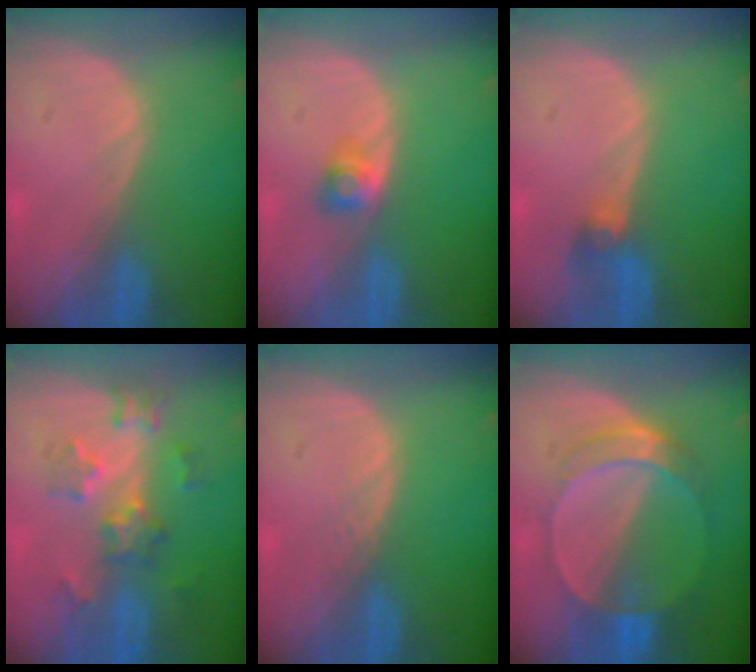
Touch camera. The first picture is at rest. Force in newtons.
{"total": 2.7, "press": 2.4, "slide": 1.1}
{"total": 2.8, "press": 2.6, "slide": 1.0}
{"total": 6.5, "press": 6.0, "slide": 2.3}
{"total": 1.0, "press": 1.0, "slide": 0.1}
{"total": 7.5, "press": 6.6, "slide": 3.5}